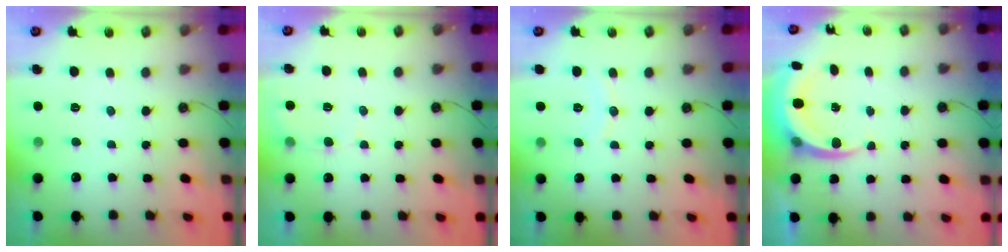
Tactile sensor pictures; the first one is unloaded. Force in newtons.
{"total": 4.3, "press": 4.3, "slide": 0.4}
{"total": 5.4, "press": 5.4, "slide": 0.6}
{"total": 6.8, "press": 6.7, "slide": 0.7}